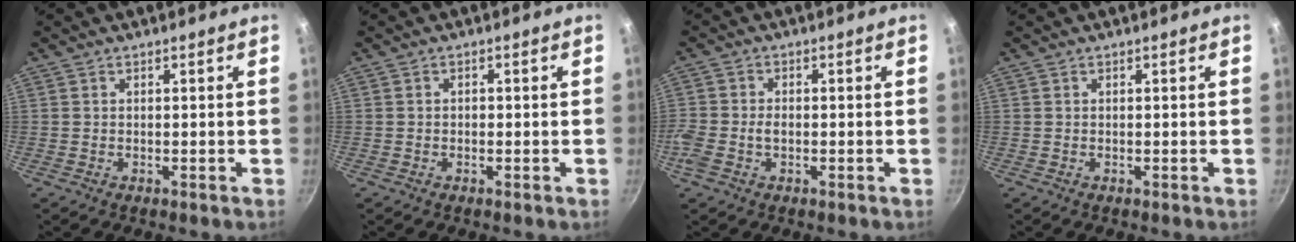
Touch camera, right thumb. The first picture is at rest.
{"total": 0.7, "force": [-0.3, 0.5, 0.3], "torque": [-0.005, 0.003, -0.005]}
{"total": 4.9, "force": [-1.7, 3.1, 3.4], "torque": [-0.078, 0.013, -0.040]}
{"total": 0.0}